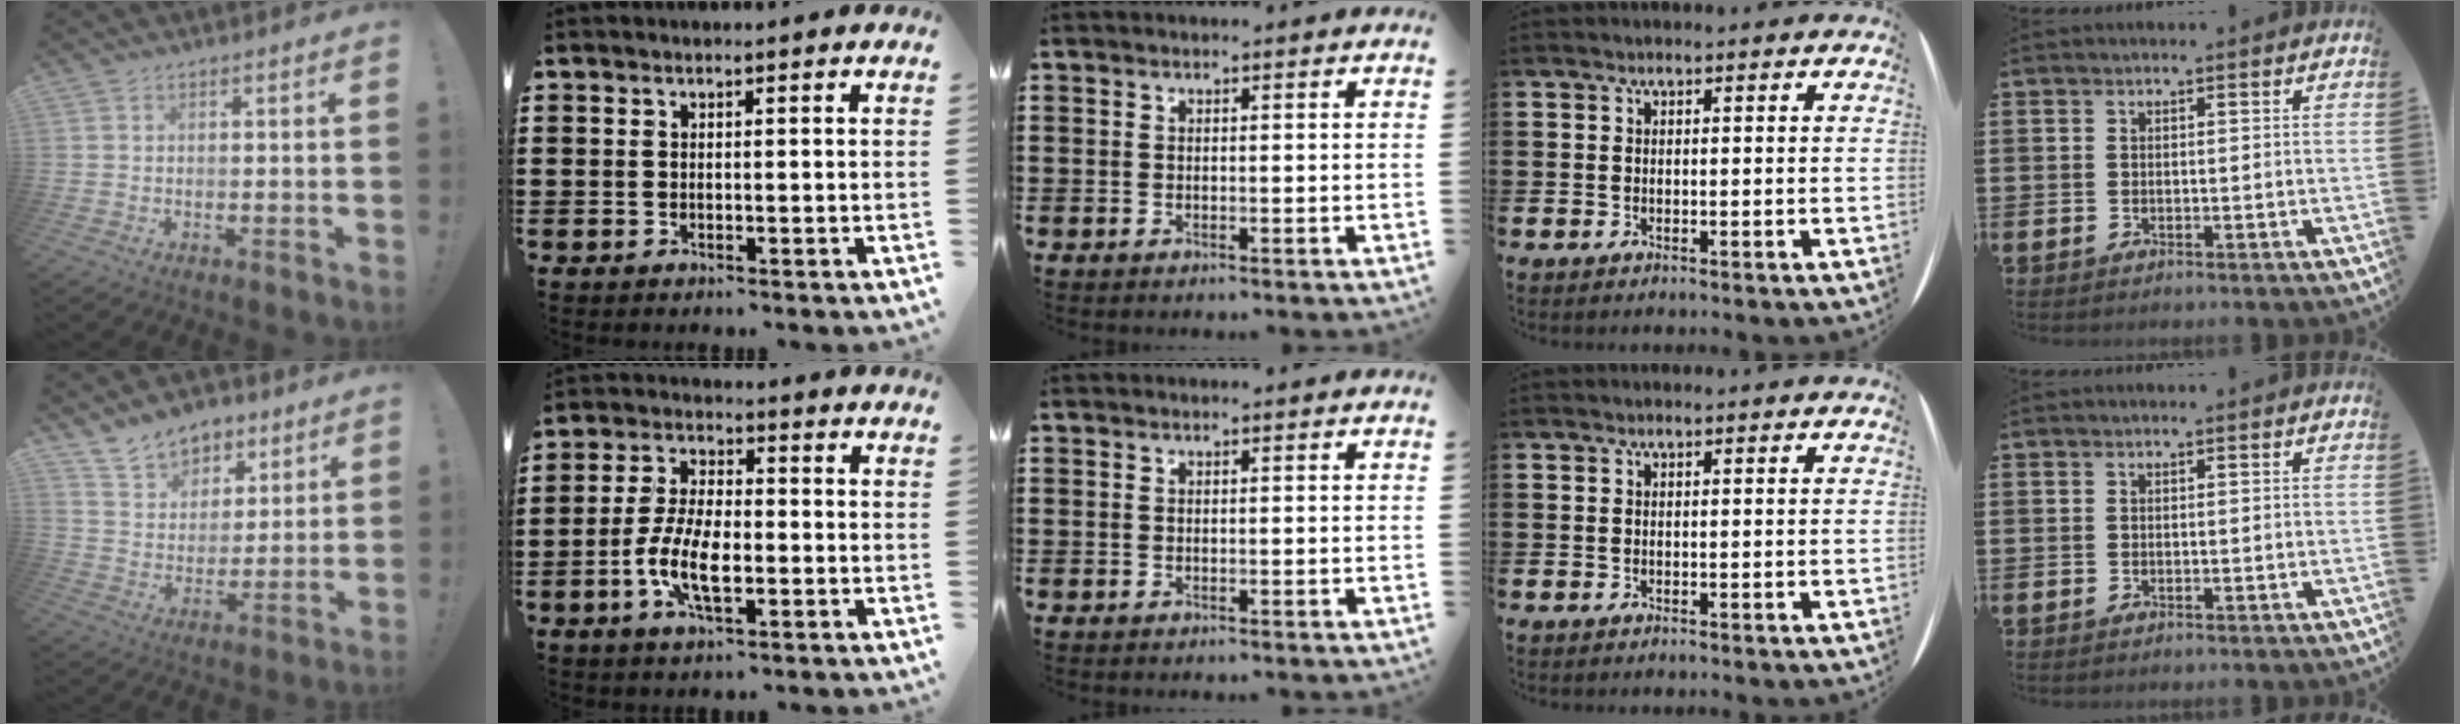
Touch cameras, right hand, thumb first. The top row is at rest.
{"thumb": {"total": 11.4, "force": [8.2, 7.4, 2.8], "torque": [-0.042, -0.059, 0.159]}, "index": {"total": 8.1, "force": [-2.6, 3.3, 6.9], "torque": [-0.164, -0.010, -0.056]}}